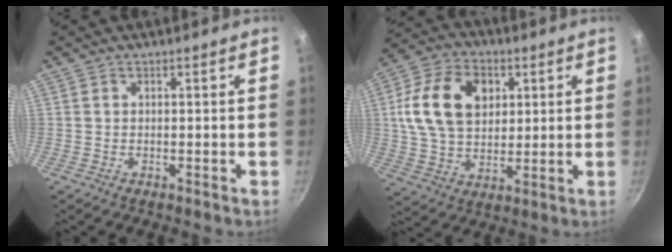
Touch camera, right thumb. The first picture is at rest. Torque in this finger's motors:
{"motor_torque": [-1.36, 1.80, 1.05, 0.06, 0.23]}